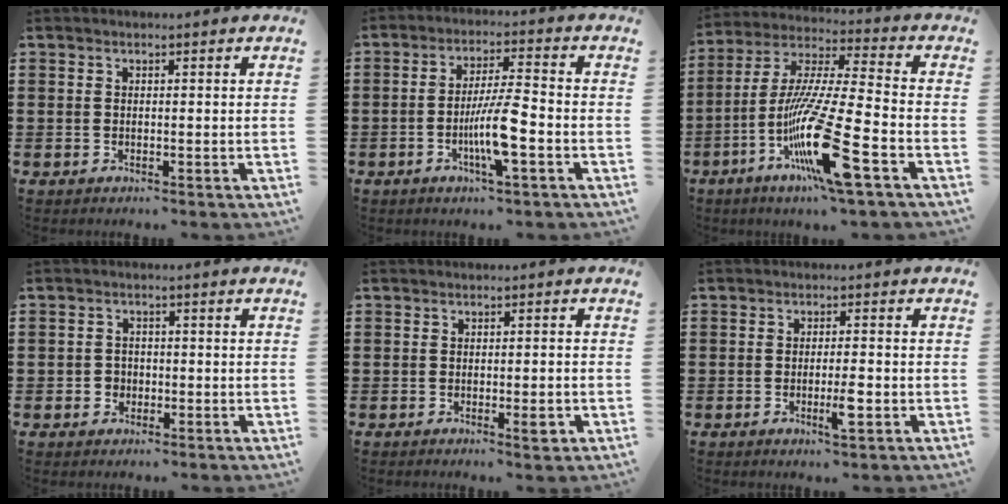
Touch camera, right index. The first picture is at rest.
{"total": 7.9, "force": [-2.6, 0.8, 7.4], "torque": [-0.142, -0.008, -0.052]}
{"total": 17.3, "force": [-8.2, 1.3, 15.2], "torque": [-0.323, -0.014, -0.154]}
{"total": 1.9, "force": [-0.7, 1.7, 0.4], "torque": [-0.014, 0.003, -0.018]}
{"total": 2.0, "force": [-0.8, 0.3, 1.8], "torque": [-0.029, -0.004, -0.012]}
{"total": 3.8, "force": [-1.3, 0.5, 3.5], "torque": [-0.064, -0.005, -0.024]}